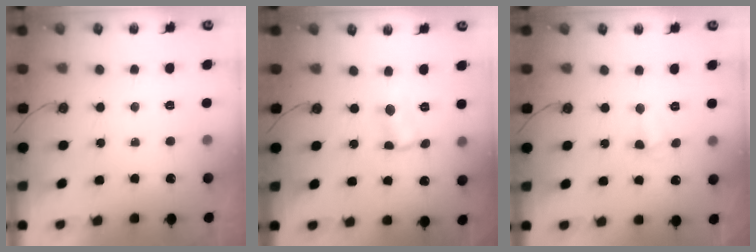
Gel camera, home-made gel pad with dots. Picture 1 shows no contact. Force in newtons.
{"total": 1.3, "press": 1.3, "slide": 0.5}
{"total": 2.9, "press": 2.8, "slide": 0.7}